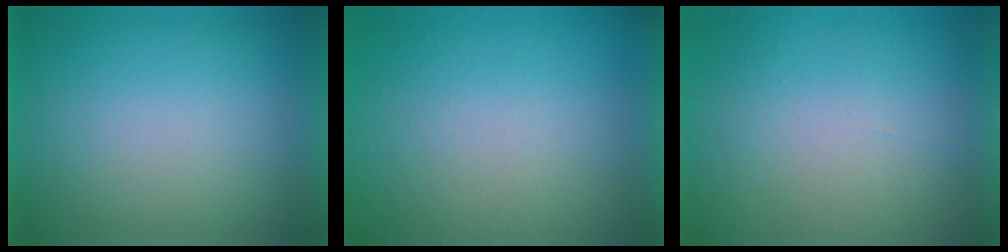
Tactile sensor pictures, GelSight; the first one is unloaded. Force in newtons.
{"total": 5.0}
{"total": 7.1}